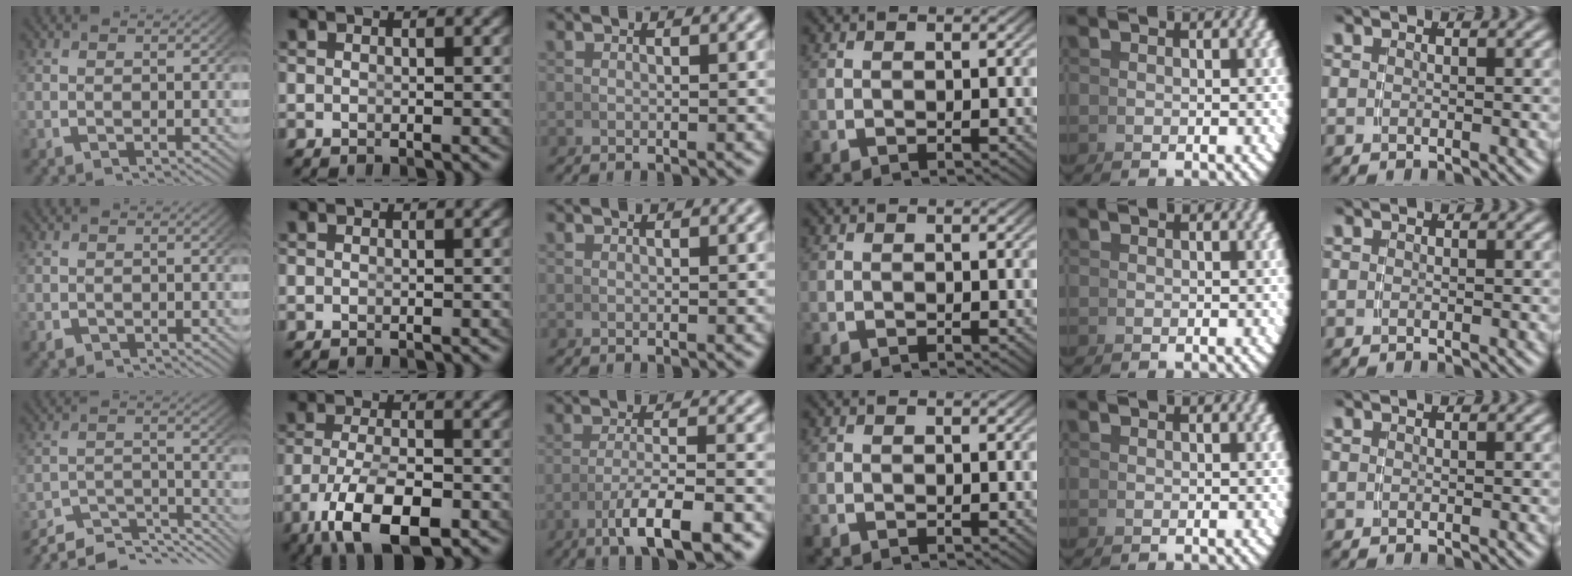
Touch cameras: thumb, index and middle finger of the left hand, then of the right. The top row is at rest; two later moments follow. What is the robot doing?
{"motion": "grasp_and_lifting", "object": "photo album"}